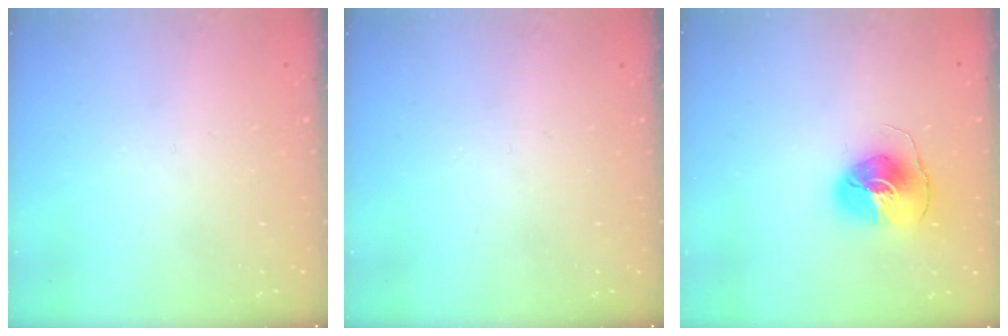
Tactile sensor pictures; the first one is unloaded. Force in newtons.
{"total": 0.0}
{"total": 8.2, "press": 8.1, "slide": 1.0}